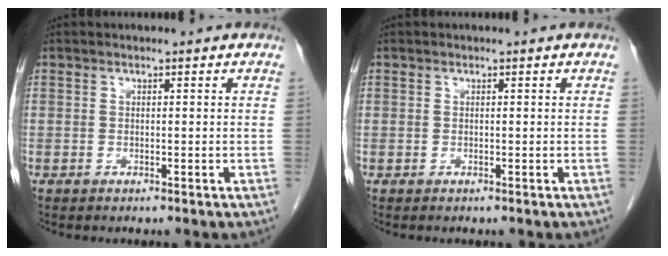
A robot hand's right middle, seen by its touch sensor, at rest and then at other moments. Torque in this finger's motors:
{"motor_torque": [-1.59, 0.40, -0.18, -0.06]}